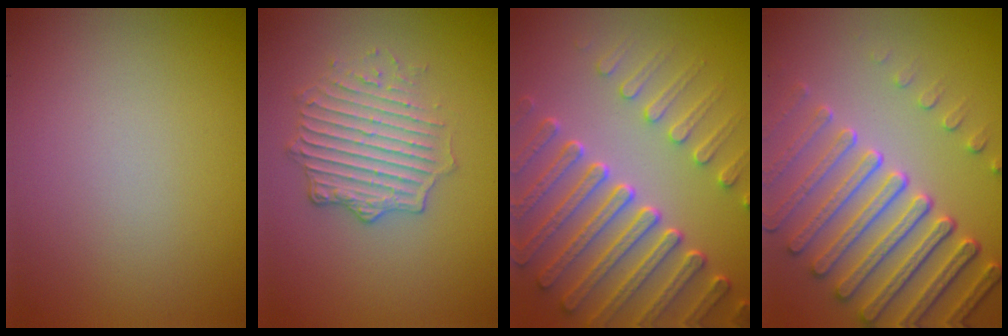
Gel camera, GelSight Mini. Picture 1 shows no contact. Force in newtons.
{"total": 3.6, "press": 3.3, "slide": 1.6}
{"total": 7.8, "press": 5.9, "slide": 5.1}
{"total": 7.4, "press": 5.6, "slide": 4.9}